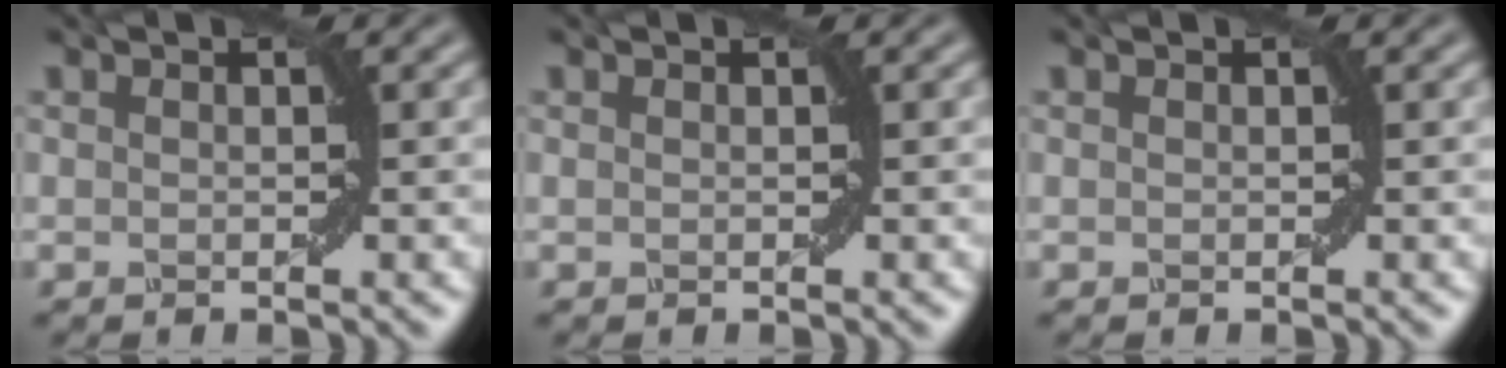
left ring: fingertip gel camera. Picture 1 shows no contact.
{"total": 0.0}
{"total": 0.0}